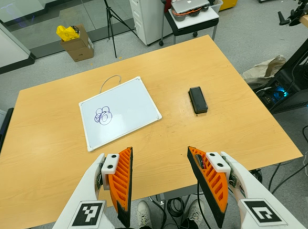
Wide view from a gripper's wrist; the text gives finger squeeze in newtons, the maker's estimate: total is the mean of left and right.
{"total": 0.0}